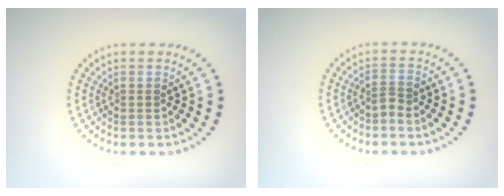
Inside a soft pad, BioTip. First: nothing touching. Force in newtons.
{"total": 1.0, "press": 0.6, "slide": 0.8}